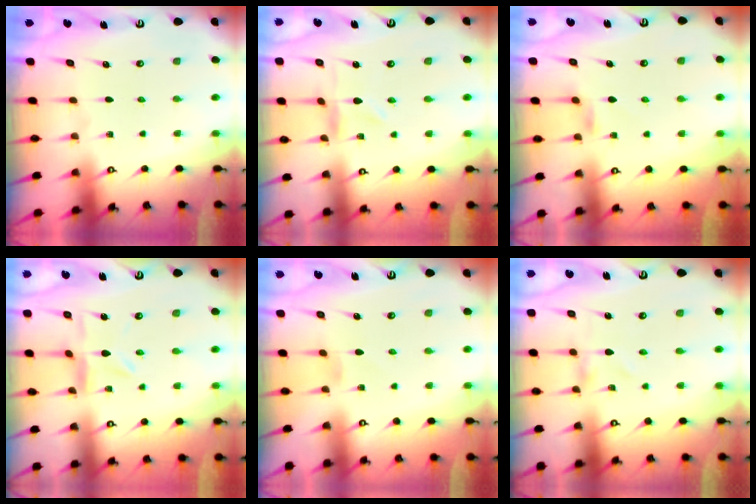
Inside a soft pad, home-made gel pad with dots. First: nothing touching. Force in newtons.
{"total": 0.7, "press": 0.7, "slide": 0.2}
{"total": 2.9, "press": 2.8, "slide": 0.4}
{"total": 2.8, "press": 2.7, "slide": 0.3}
{"total": 0.0}
{"total": 0.9, "press": 0.9, "slide": 0.1}